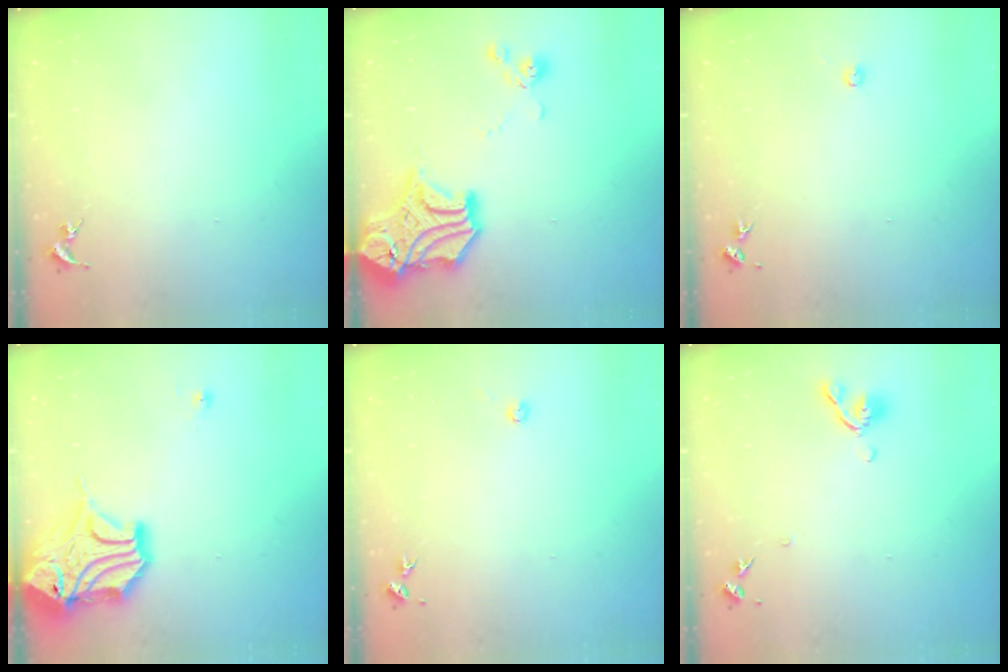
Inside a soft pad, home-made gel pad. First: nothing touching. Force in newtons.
{"total": 18.9, "press": 18.7, "slide": 2.7}
{"total": 3.0, "press": 3.0, "slide": 0.4}
{"total": 18.1, "press": 17.9, "slide": 2.5}
{"total": 2.2, "press": 2.2, "slide": 0.3}
{"total": 7.9, "press": 7.8, "slide": 1.5}